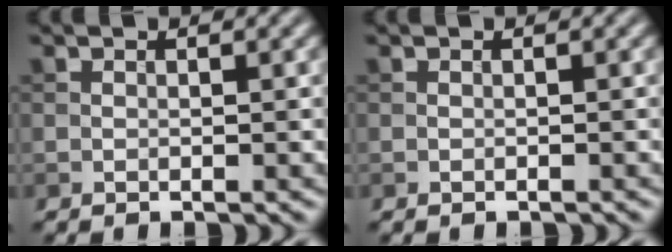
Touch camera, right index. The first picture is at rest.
{"total": 0.0}